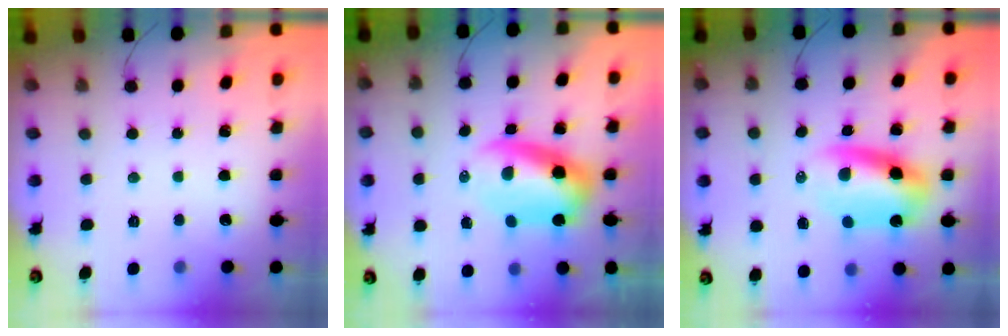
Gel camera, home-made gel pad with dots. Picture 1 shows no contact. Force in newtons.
{"total": 7.7, "press": 7.5, "slide": 1.8}
{"total": 9.7, "press": 9.4, "slide": 2.6}